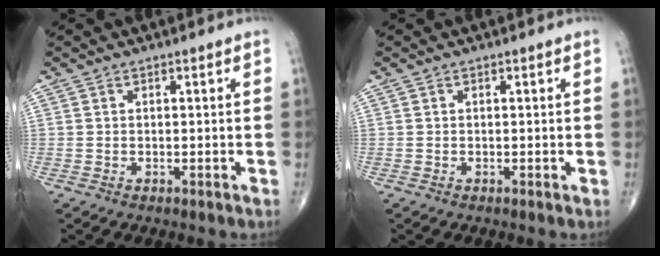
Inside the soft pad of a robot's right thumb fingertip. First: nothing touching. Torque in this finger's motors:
{"motor_torque": [-0.14, -0.08, 0.30, 0.20, -0.01]}